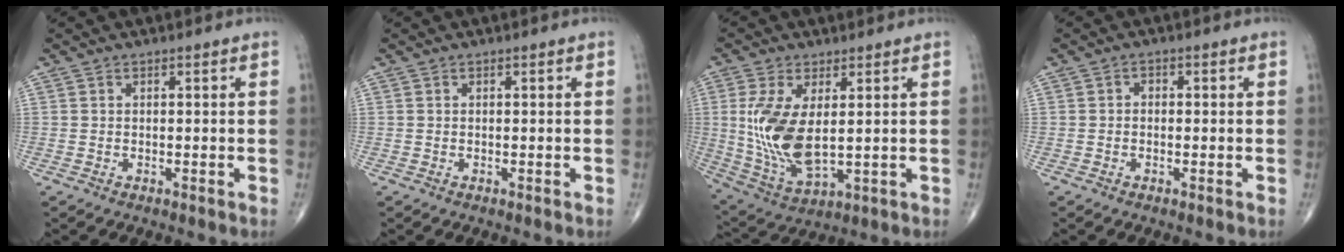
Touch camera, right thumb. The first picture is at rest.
{"total": 0.0}
{"total": 13.4, "force": [1.5, 6.4, 11.7], "torque": [-0.243, -0.016, 0.047]}
{"total": 1.1, "force": [-0.2, 0.9, 0.7], "torque": [-0.002, 0.005, -0.007]}